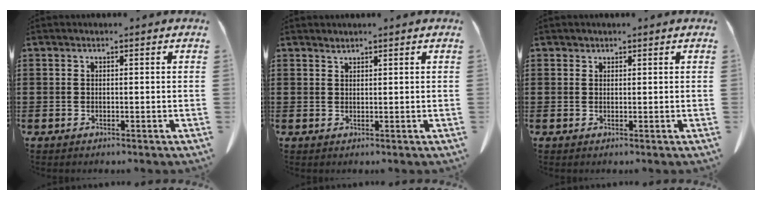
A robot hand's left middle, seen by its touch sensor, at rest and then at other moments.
{"total": 1.0, "force": [0.9, 0.0, 0.2], "torque": [-0.005, -0.003, 0.019]}
{"total": 0.8, "force": [0.7, 0.4, 0.0], "torque": [-0.003, -0.001, 0.016]}